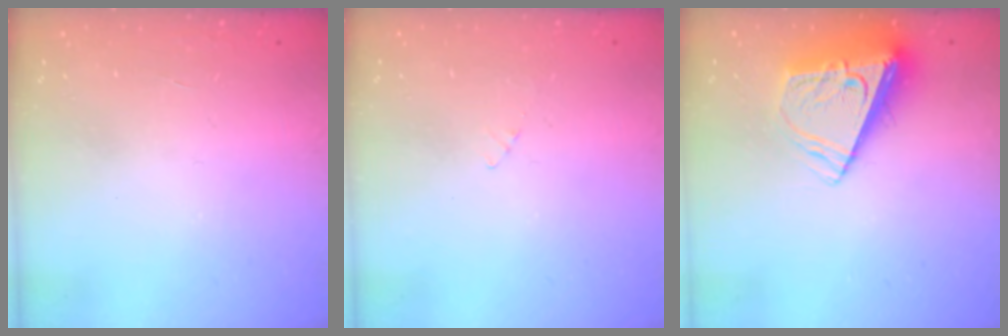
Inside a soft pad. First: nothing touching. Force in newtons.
{"total": 2.3, "press": 2.3, "slide": 0.2}
{"total": 9.9, "press": 9.9, "slide": 1.3}